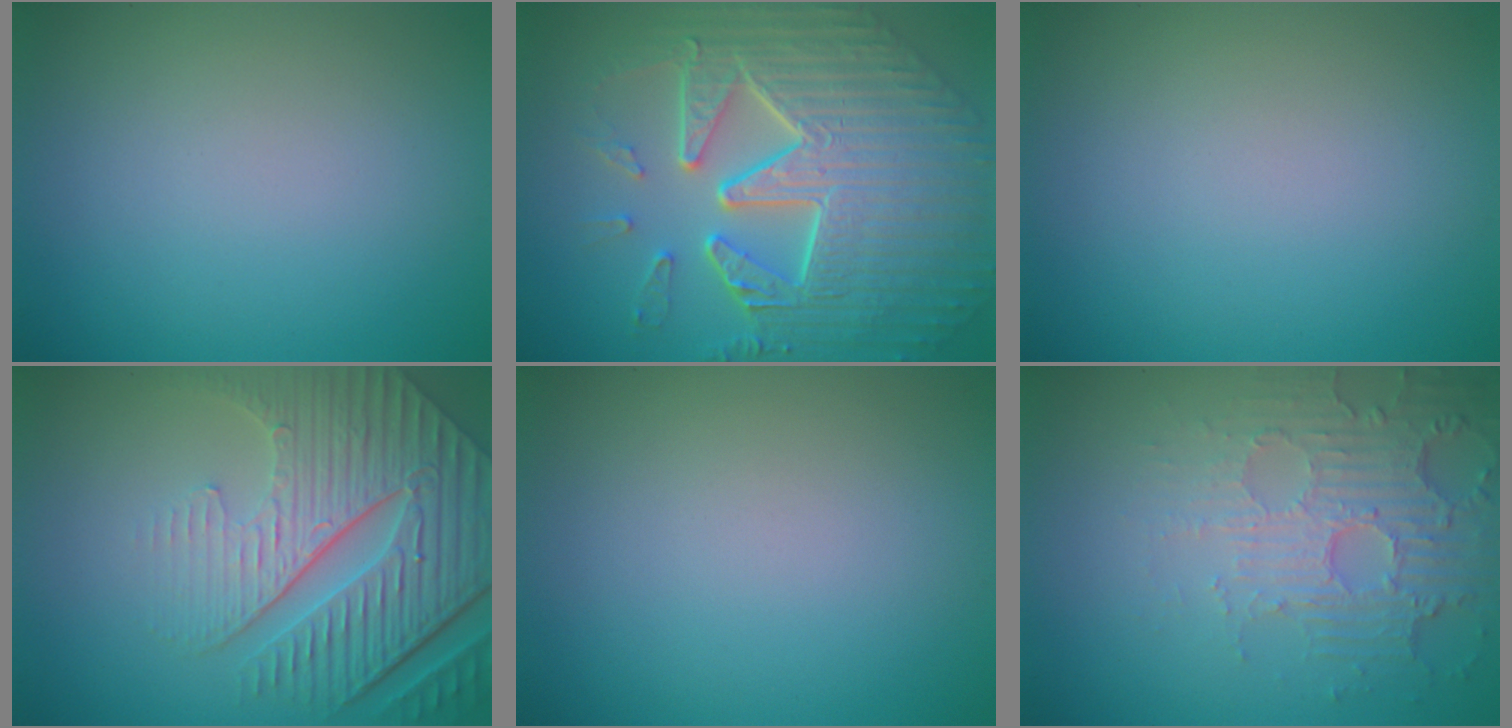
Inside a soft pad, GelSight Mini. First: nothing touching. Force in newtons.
{"total": 10.8, "press": 7.4, "slide": 7.8}
{"total": 0.0}
{"total": 9.0, "press": 6.3, "slide": 6.5}
{"total": 0.0}
{"total": 5.5, "press": 3.5, "slide": 4.2}